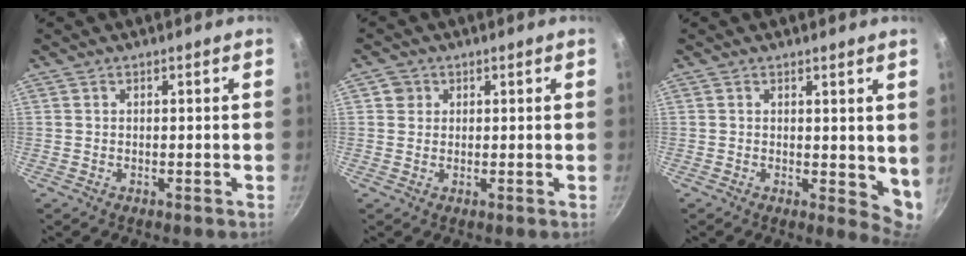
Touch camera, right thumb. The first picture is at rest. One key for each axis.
{"total": 2.3, "fx": 0.6, "fy": 2.2, "fz": 0.5, "tx": 0.007, "ty": 0.003, "tz": 0.004}
{"total": 5.6, "fx": 1.6, "fy": 2.8, "fz": 4.5, "tx": -0.048, "ty": -0.017, "tz": 0.022}